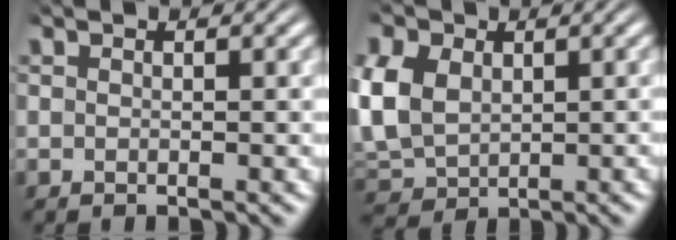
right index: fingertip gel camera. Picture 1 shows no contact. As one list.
[{"total": 8.3, "force": [-0.2, 7.4, 3.8], "torque": [-0.123, -0.030, 0.010]}]